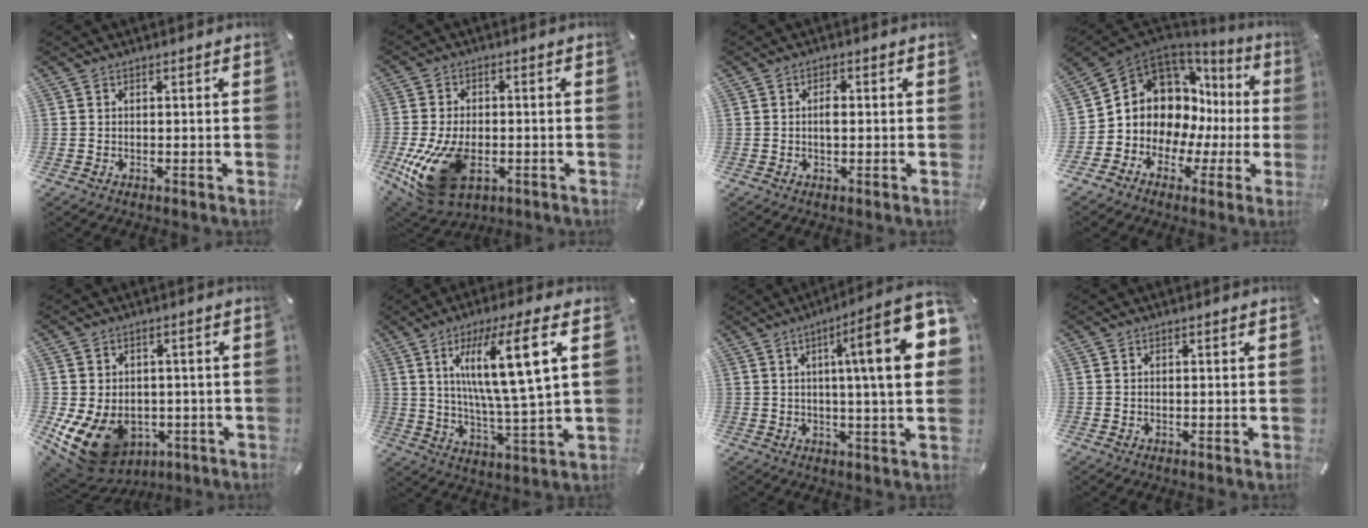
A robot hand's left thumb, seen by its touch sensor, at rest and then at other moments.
{"total": 16.4, "force": [-4.9, 10.2, 11.9], "torque": [-0.224, 0.005, -0.075]}
{"total": 2.5, "force": [0.1, 1.3, 2.2], "torque": [-0.035, -0.001, -0.002]}
{"total": 12.1, "force": [3.0, 10.5, 5.2], "torque": [-0.096, -0.046, 0.063]}
{"total": 12.1, "force": [-4.4, 9.2, 6.5], "torque": [-0.133, 0.002, -0.078]}
{"total": 15.8, "force": [6.1, 1.8, 14.4], "torque": [-0.260, -0.015, 0.084]}
{"total": 19.0, "force": [4.9, 2.5, 18.2], "torque": [-0.270, -0.026, 0.057]}
{"total": 0.0}